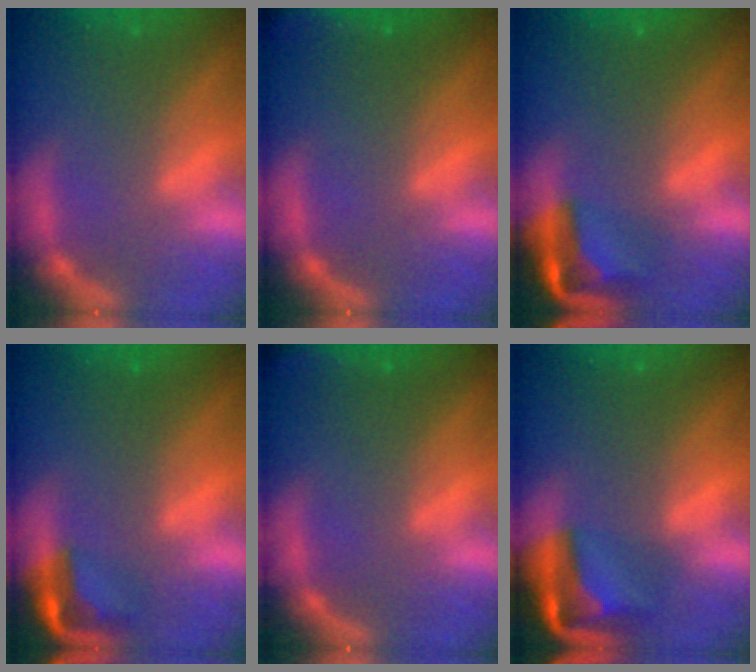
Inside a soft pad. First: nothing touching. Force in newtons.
{"total": 5.0}
{"total": 6.4}
{"total": 4.4}
{"total": 2.9}
{"total": 7.9}